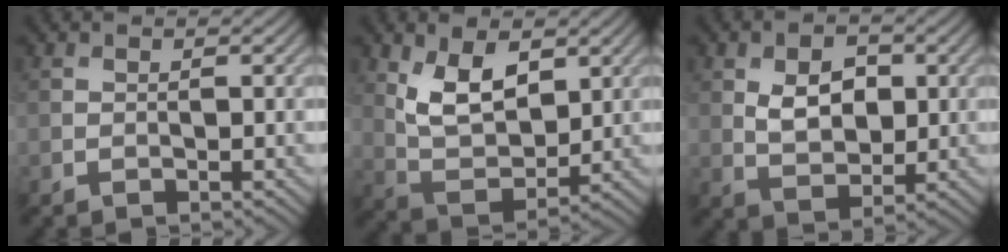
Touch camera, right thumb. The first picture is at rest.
{"total": 8.7, "force": [3.4, 4.8, 6.4], "torque": [-0.129, -0.012, 0.067]}
{"total": 5.7, "force": [1.0, 3.7, 4.2], "torque": [-0.079, -0.002, 0.016]}